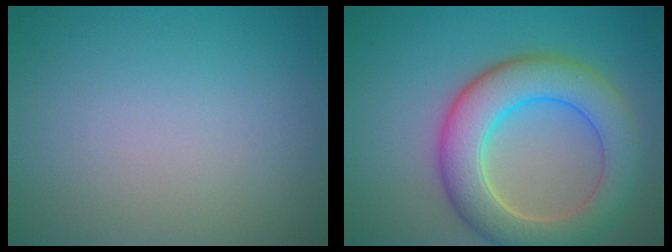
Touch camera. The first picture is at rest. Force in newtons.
{"total": 8.1, "press": 8.1, "slide": 0.7}